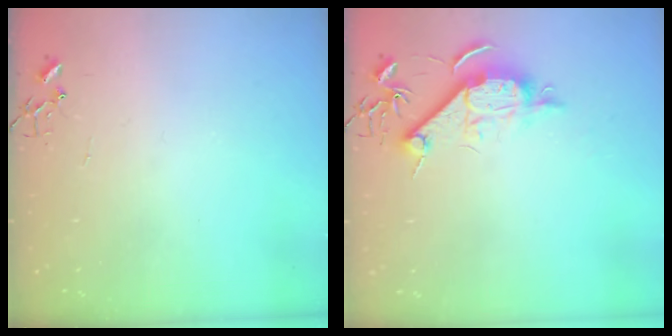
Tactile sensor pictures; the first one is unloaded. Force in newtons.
{"total": 9.8, "press": 9.7, "slide": 0.9}